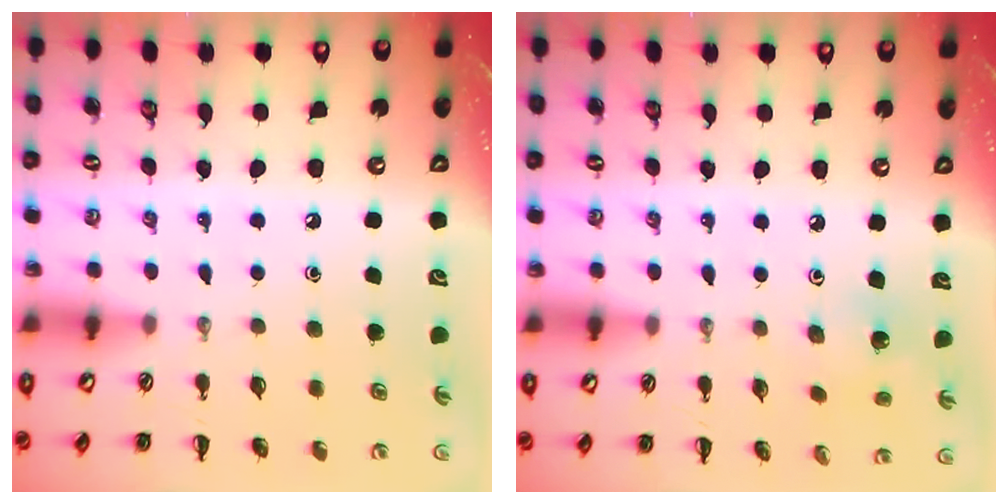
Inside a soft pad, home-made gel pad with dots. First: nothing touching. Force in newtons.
{"total": 1.8, "press": 1.7, "slide": 0.5}